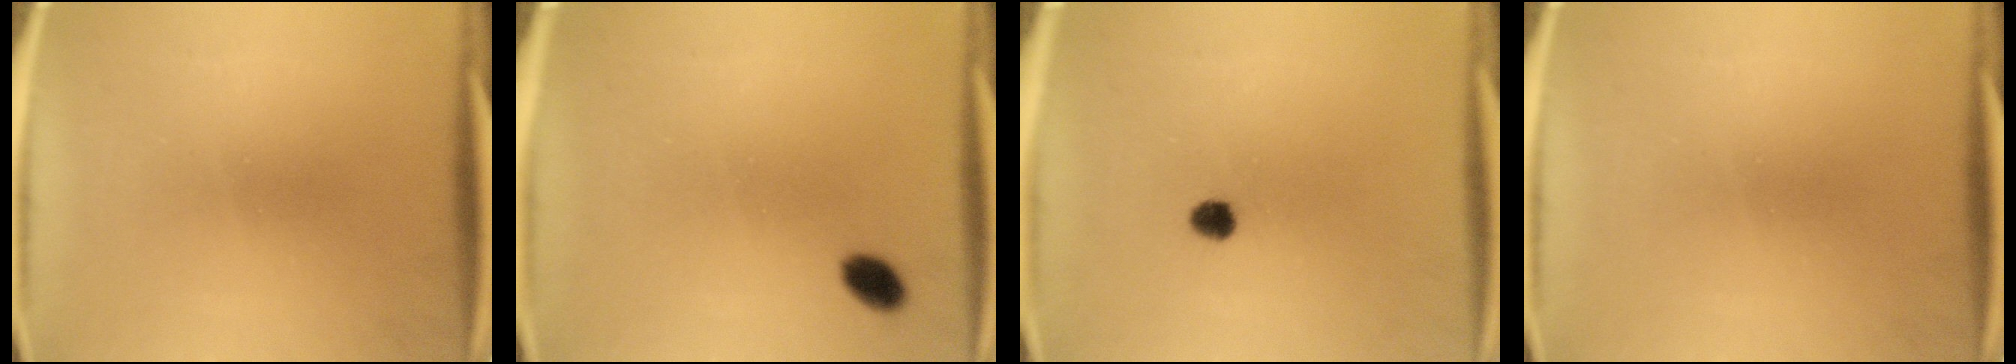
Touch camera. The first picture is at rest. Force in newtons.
{"total": 3.1}
{"total": 2.5}
{"total": 0.0}